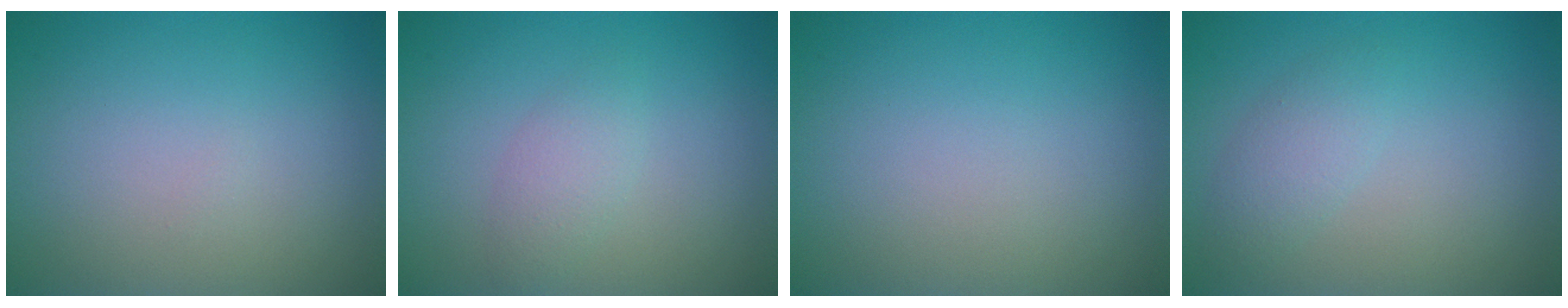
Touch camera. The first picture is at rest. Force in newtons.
{"total": 1.7, "press": 1.7, "slide": 0.1}
{"total": 0.0}
{"total": 2.0, "press": 2.0, "slide": 0.1}